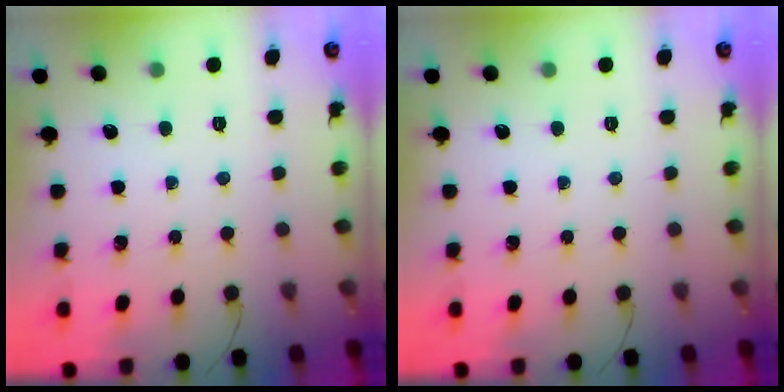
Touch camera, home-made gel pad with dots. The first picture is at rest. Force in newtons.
{"total": 0.0}